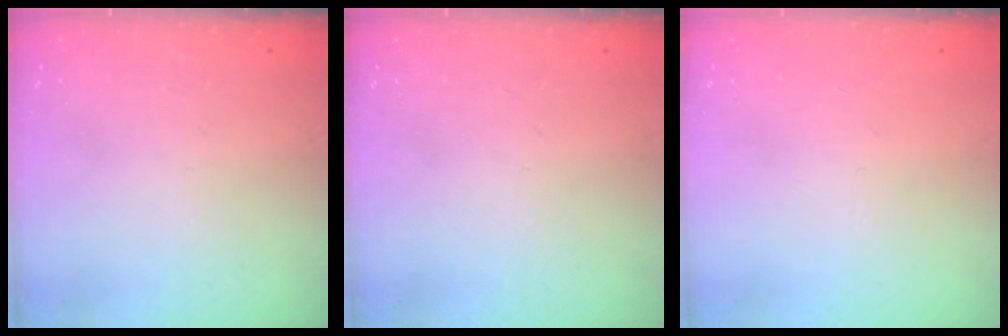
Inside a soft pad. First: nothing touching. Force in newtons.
{"total": 0.0}
{"total": 0.0}